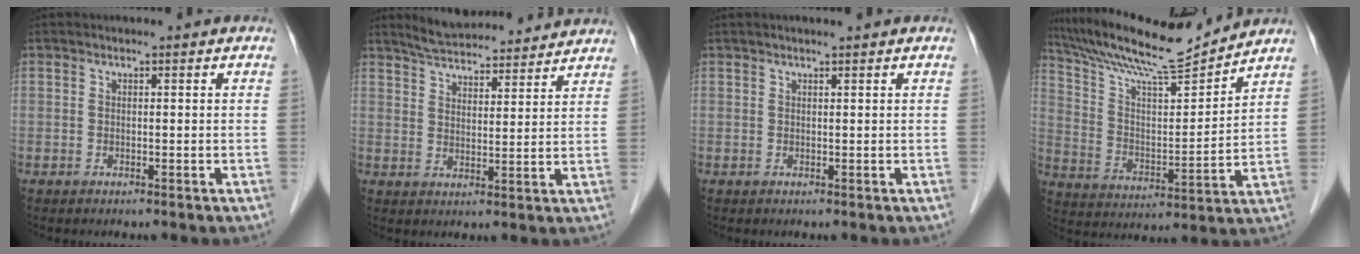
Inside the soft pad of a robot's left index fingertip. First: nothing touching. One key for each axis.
{"total": 13.2, "fx": 12.4, "fy": 2.3, "fz": 4.0, "tx": -0.060, "ty": 0.021, "tz": 0.176}
{"total": 1.7, "fx": 1.3, "fy": -0.1, "fz": 1.0, "tx": -0.013, "ty": 0.014, "tz": 0.022}
{"total": 15.8, "fx": 14.6, "fy": 0.3, "fz": 5.9, "tx": -0.116, "ty": 0.001, "tz": 0.253}